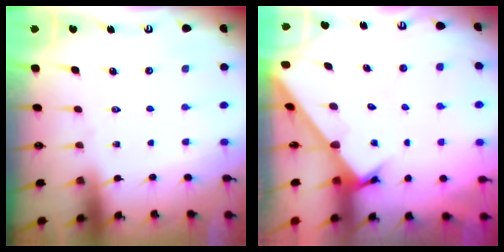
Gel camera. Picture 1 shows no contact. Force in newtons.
{"total": 2.4, "press": 2.4, "slide": 0.2}